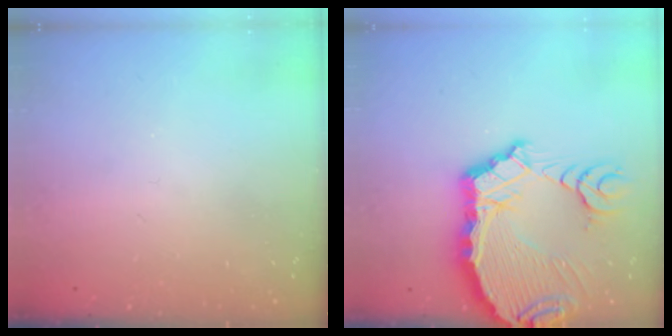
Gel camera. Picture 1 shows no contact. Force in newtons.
{"total": 16.2, "press": 16.0, "slide": 2.4}